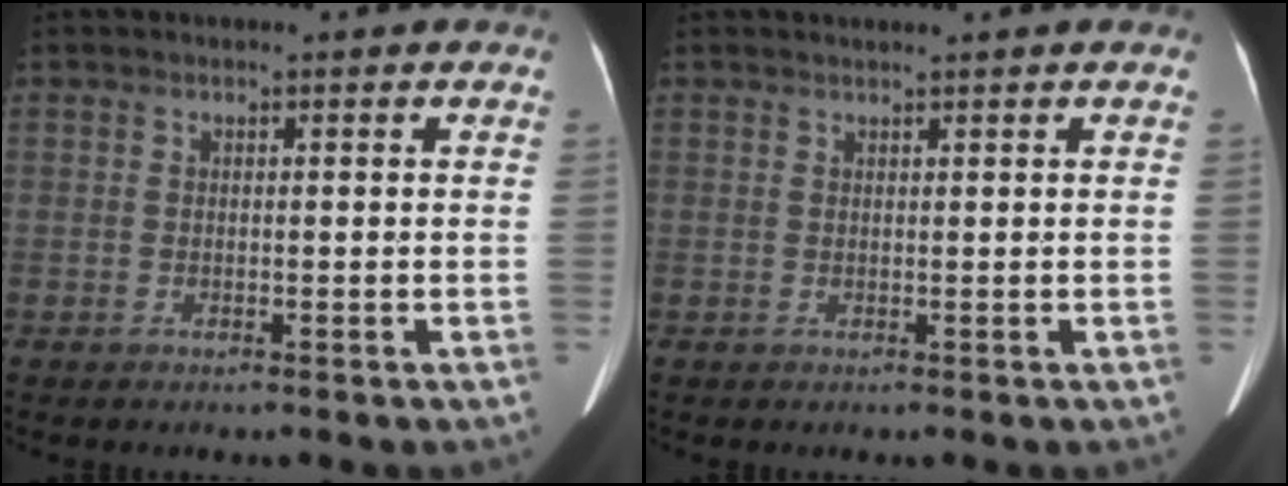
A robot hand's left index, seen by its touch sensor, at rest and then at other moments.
{"total": 1.3, "force": [1.2, -0.3, 0.5], "torque": [-0.007, 0.008, 0.026]}